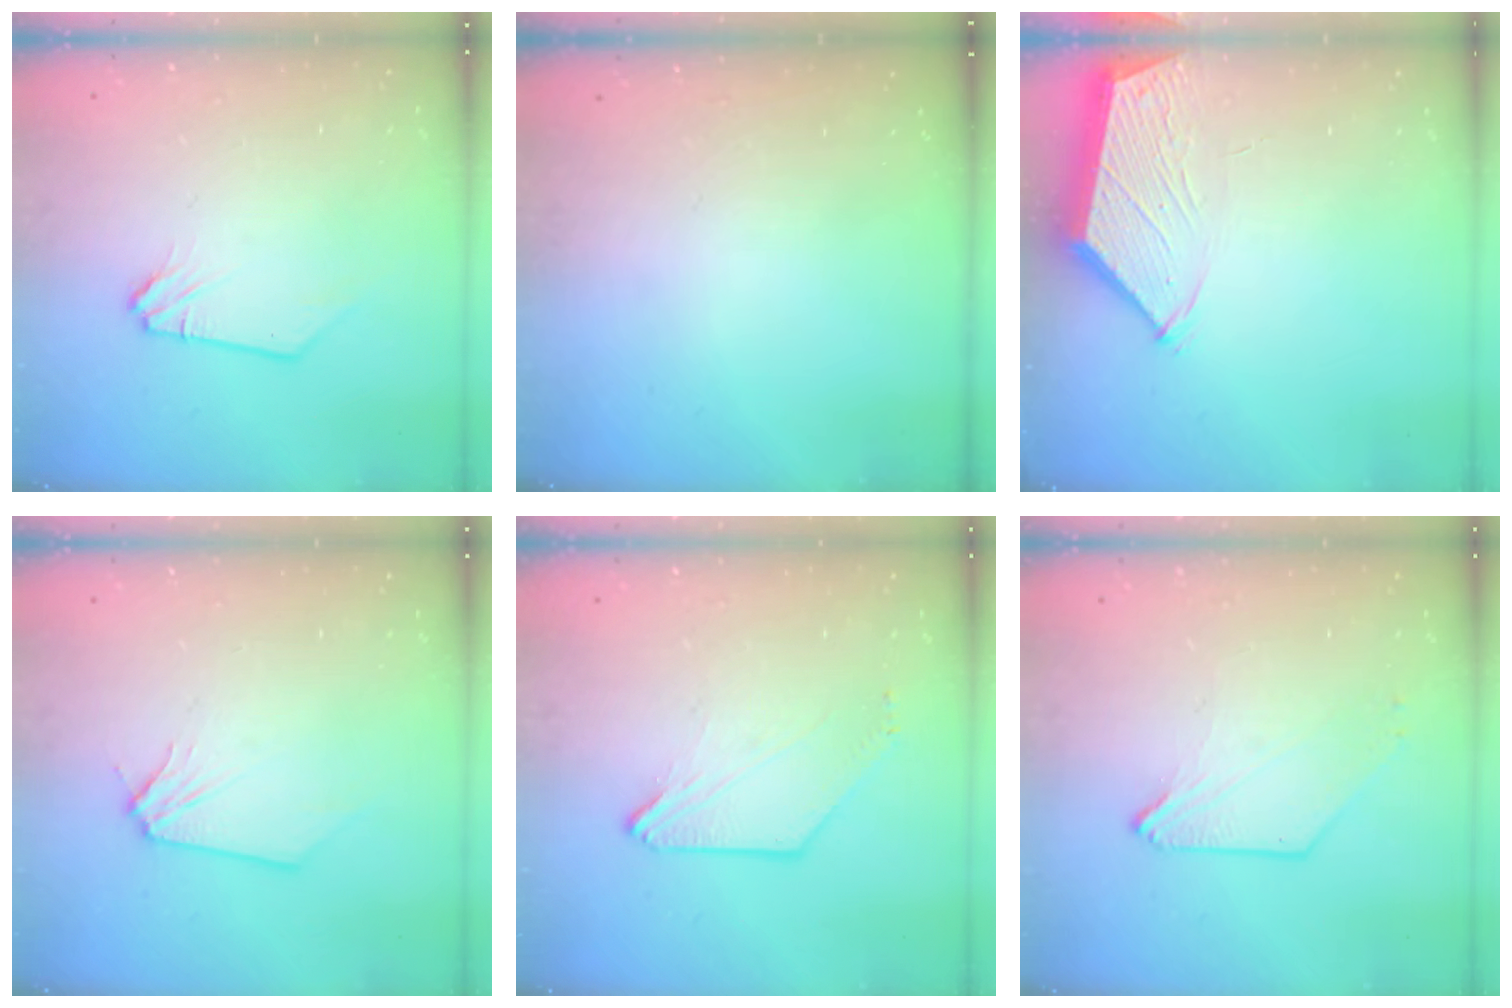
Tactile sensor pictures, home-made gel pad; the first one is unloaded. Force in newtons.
{"total": 0.0}
{"total": 3.2, "press": 3.2, "slide": 0.4}
{"total": 0.0}
{"total": 3.0, "press": 2.9, "slide": 0.5}
{"total": 0.0}